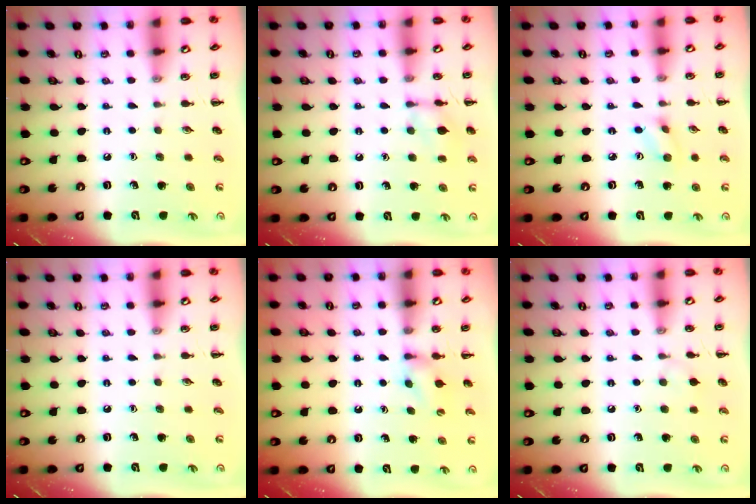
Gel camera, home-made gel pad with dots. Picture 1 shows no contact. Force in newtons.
{"total": 8.1, "press": 8.1, "slide": 0.7}
{"total": 4.3, "press": 4.1, "slide": 1.3}
{"total": 0.0}
{"total": 5.2, "press": 5.1, "slide": 1.4}
{"total": 4.4, "press": 4.1, "slide": 1.6}